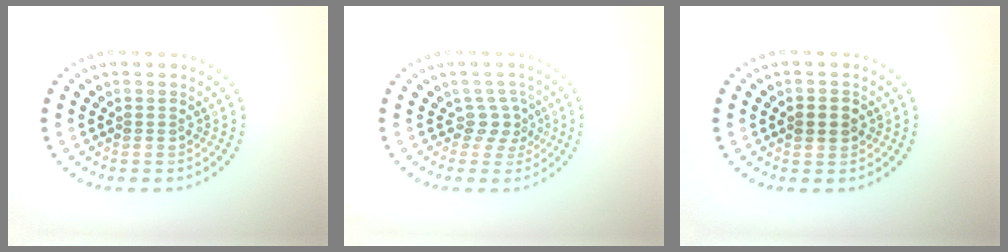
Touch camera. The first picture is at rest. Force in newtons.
{"total": 2.1, "press": 1.5, "slide": 1.5}
{"total": 2.4, "press": 2.4, "slide": 0.1}